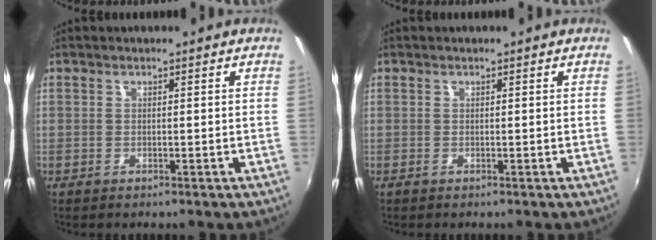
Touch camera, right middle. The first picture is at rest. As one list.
[{"total": 0.0}]